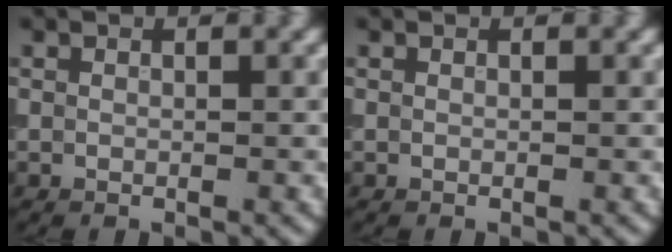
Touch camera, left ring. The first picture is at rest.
{"total": 0.0}